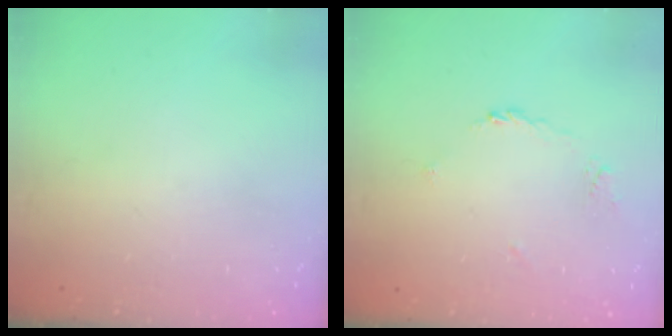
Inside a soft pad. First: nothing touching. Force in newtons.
{"total": 3.7, "press": 3.7, "slide": 0.8}